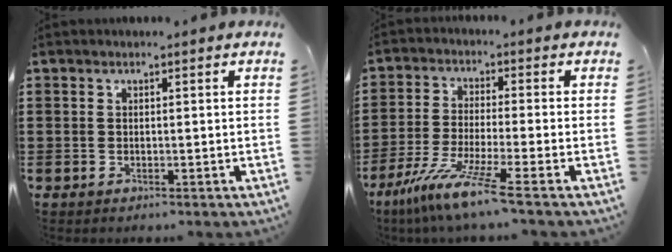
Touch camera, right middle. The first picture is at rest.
{"total": 7.7, "force": [-5.8, -0.6, 5.0], "torque": [-0.116, -0.027, -0.116]}